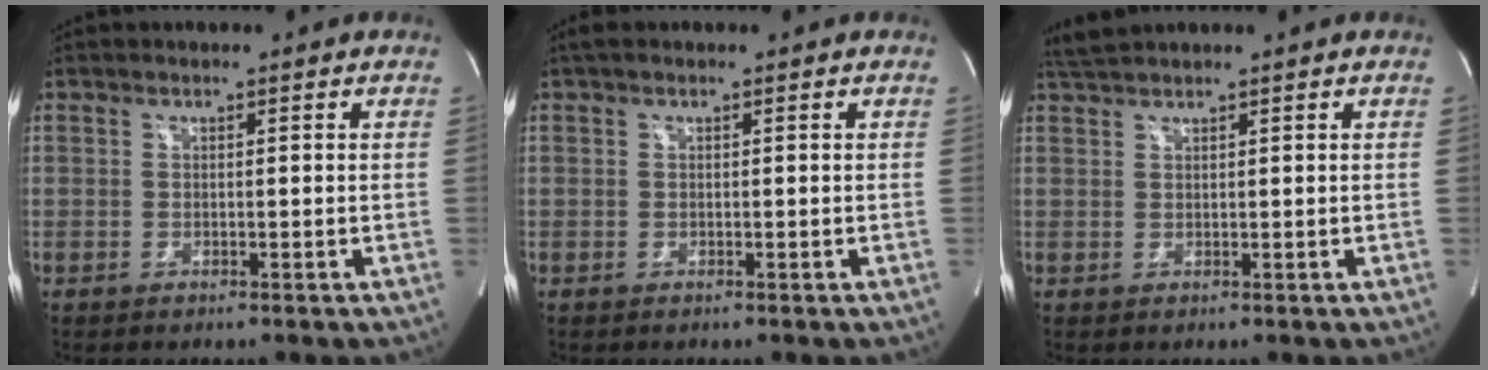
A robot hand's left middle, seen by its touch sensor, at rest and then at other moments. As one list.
[{"total": 1.4, "force": [0.9, 0.6, 0.8], "torque": [-0.021, 0.021, 0.014]}, {"total": 2.3, "force": [2.2, -0.3, 0.6], "torque": [-0.018, 0.015, 0.049]}]